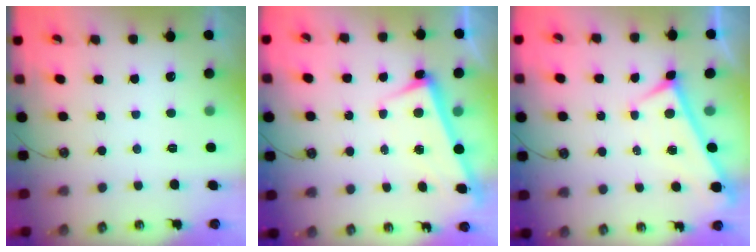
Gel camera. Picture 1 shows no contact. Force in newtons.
{"total": 2.8, "press": 2.7, "slide": 0.7}
{"total": 0.0}